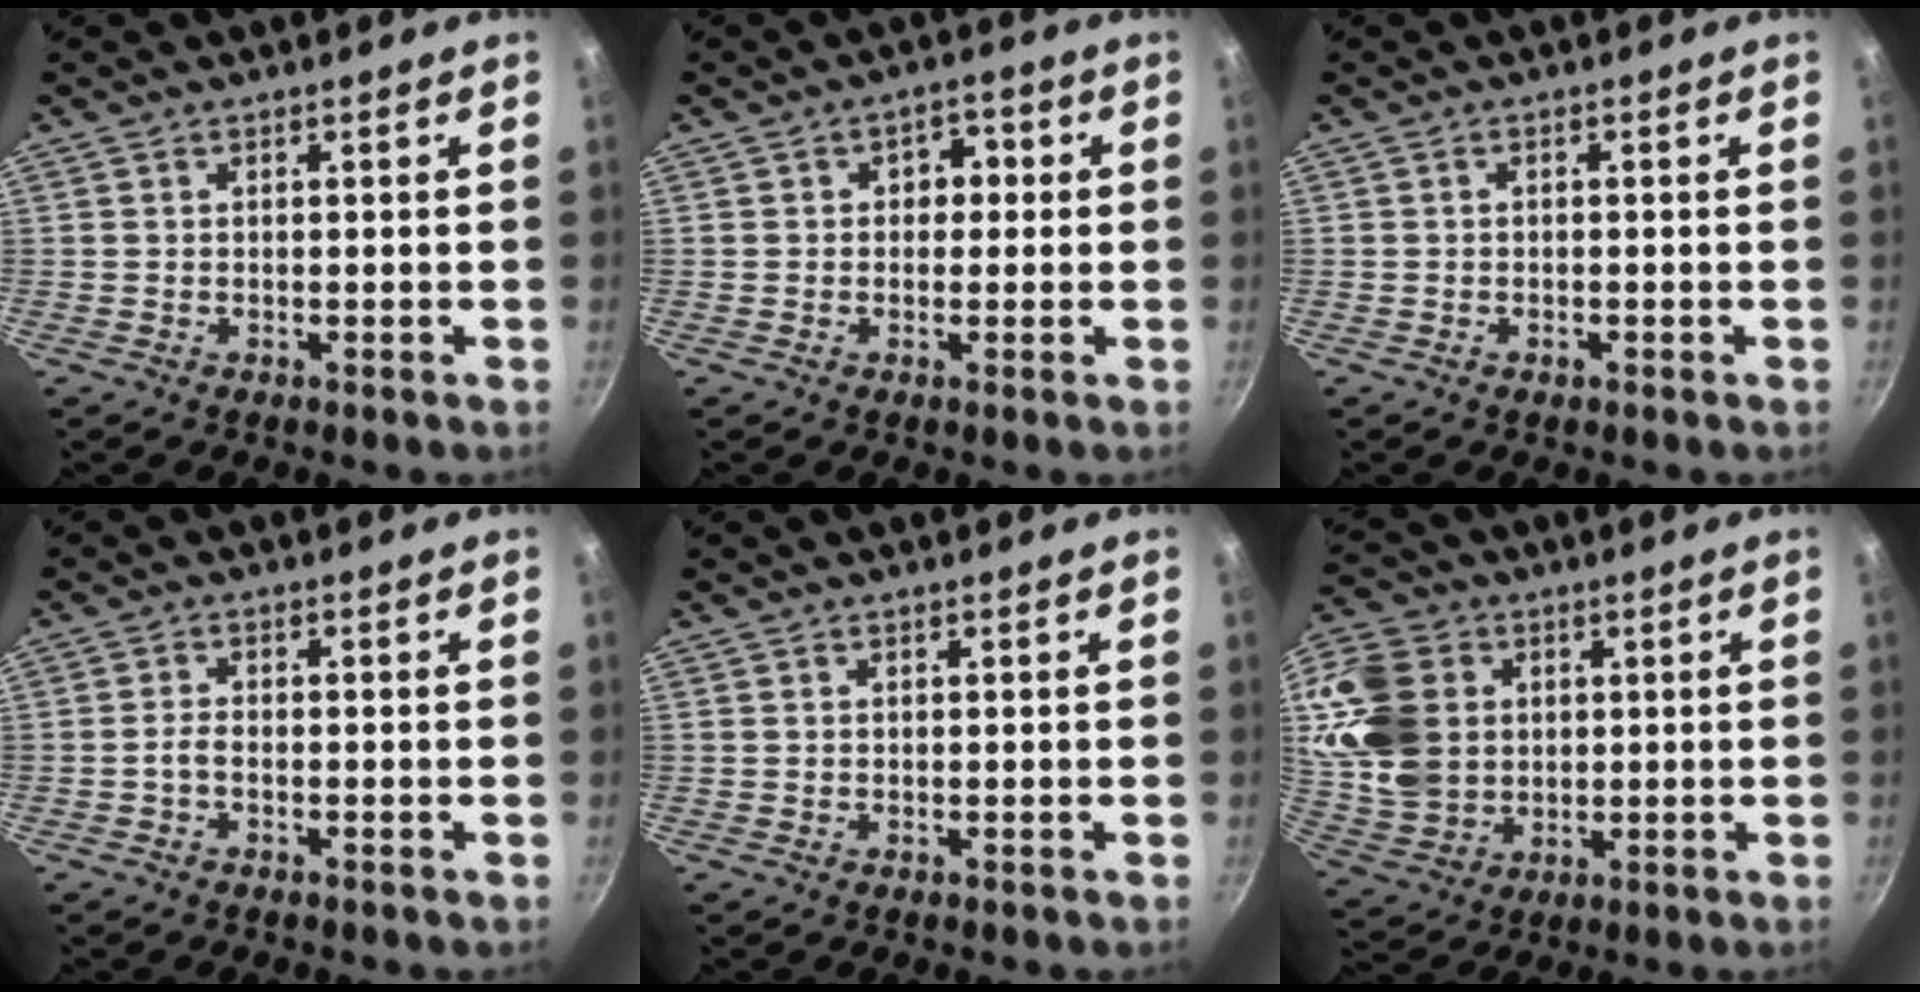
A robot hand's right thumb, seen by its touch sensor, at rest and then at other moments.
{"total": 4.3, "force": [0.5, 3.3, 2.6], "torque": [-0.001, 0.006, 0.001]}
{"total": 0.9, "force": [-0.4, 0.5, 0.5], "torque": [-0.010, 0.003, -0.009]}
{"total": 1.6, "force": [-0.9, 0.6, 1.2], "torque": [-0.026, 0.012, -0.021]}
{"total": 0.0}
{"total": 15.9, "force": [3.1, 12.7, 9.1], "torque": [-0.164, -0.003, 0.070]}